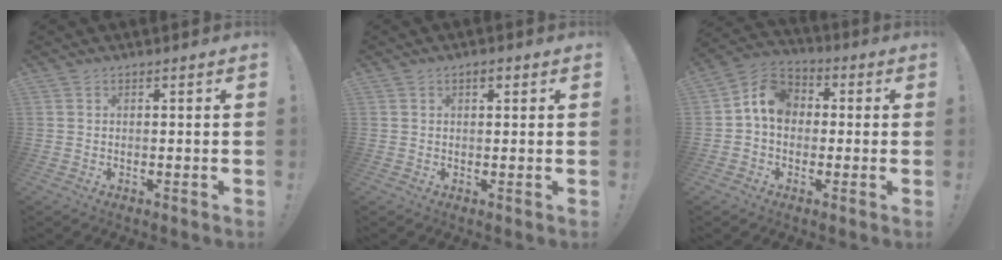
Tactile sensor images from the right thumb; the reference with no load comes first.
{"total": 1.8, "force": [0.9, 0.9, 1.2], "torque": [-0.018, 0.000, 0.014]}
{"total": 10.2, "force": [0.9, 8.1, 6.1], "torque": [-0.094, 0.021, 0.026]}